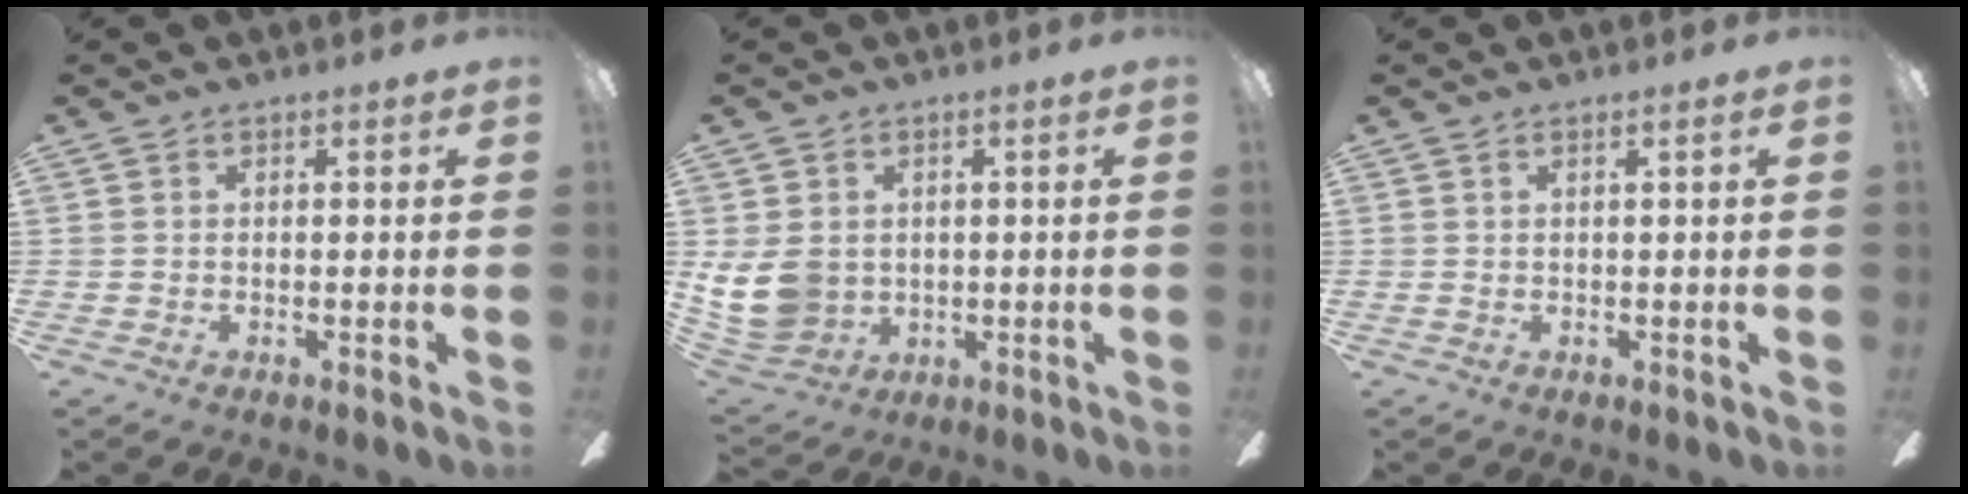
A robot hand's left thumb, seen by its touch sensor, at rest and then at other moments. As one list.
[{"total": 10.0, "force": [0.5, 8.5, 5.2], "torque": [-0.141, -0.003, 0.013]}, {"total": 1.0, "force": [0.2, -0.1, 1.0], "torque": [-0.016, -0.001, 0.003]}]